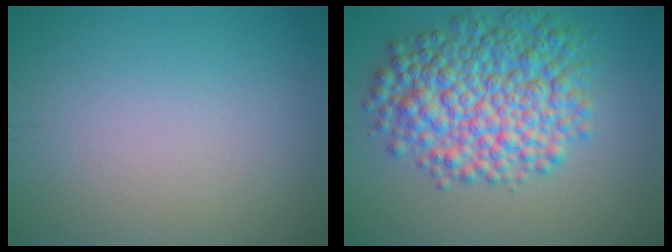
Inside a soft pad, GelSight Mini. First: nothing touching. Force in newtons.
{"total": 8.5, "press": 8.5, "slide": 0.1}